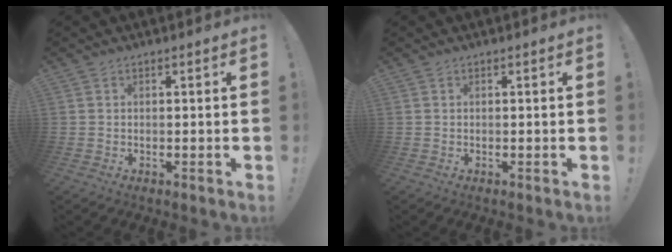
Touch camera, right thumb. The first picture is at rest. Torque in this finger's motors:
{"motor_torque": [-0.01, 0.01, -0.02, 0.05, 0.00]}